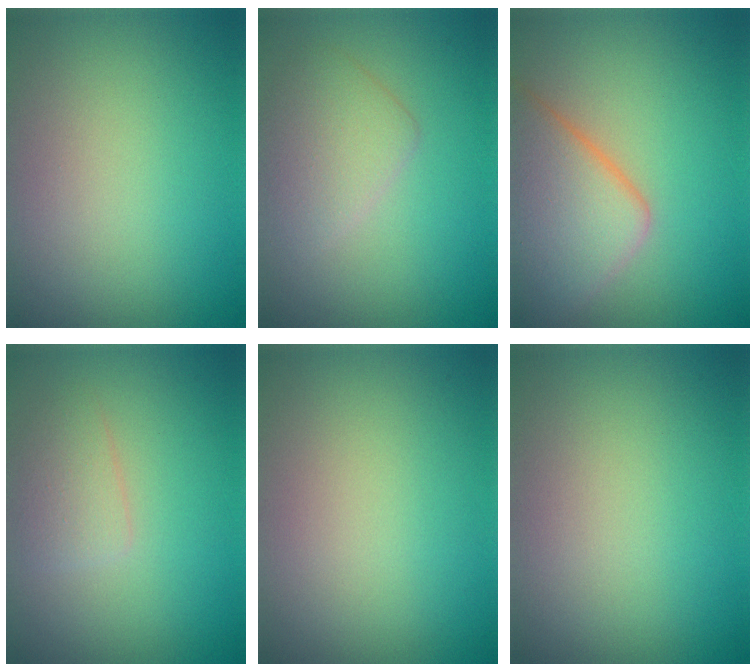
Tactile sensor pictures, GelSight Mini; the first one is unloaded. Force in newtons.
{"total": 2.9, "press": 2.9, "slide": 0.2}
{"total": 6.6, "press": 6.6, "slide": 0.4}
{"total": 1.7, "press": 1.7, "slide": 0.1}
{"total": 0.0}
{"total": 0.0}